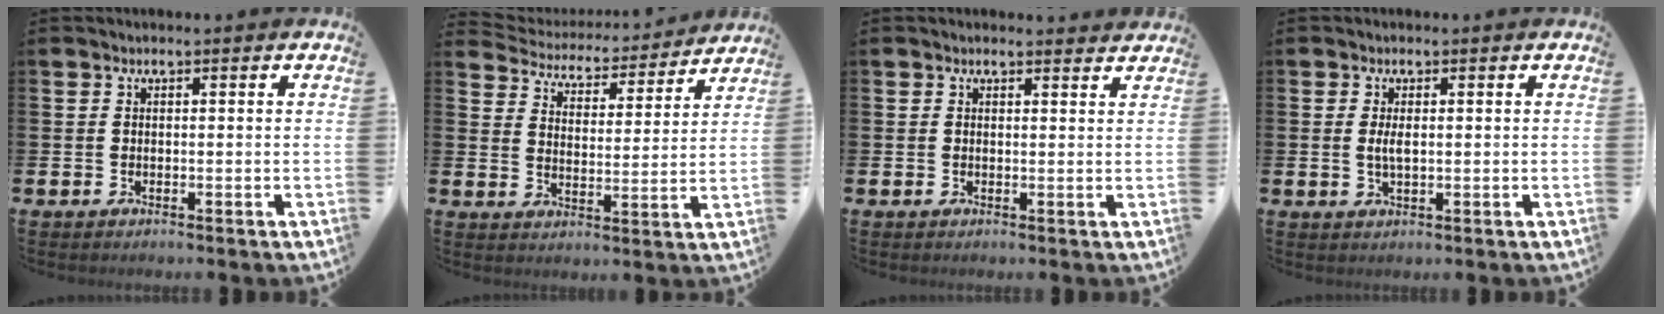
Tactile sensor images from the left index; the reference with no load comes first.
{"total": 4.6, "force": [4.5, 1.1, 0.0], "torque": [-0.027, -0.045, 0.072]}
{"total": 1.2, "force": [1.1, 0.2, 0.1], "torque": [0.006, -0.002, 0.019]}
{"total": 2.2, "force": [0.2, 0.8, 2.0], "torque": [-0.040, 0.003, 0.002]}